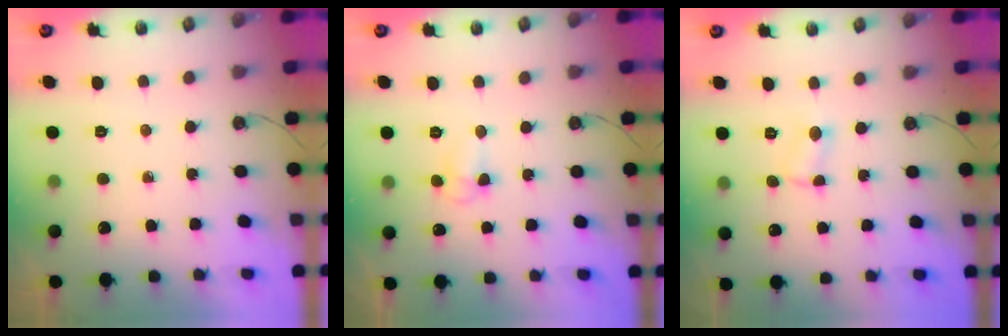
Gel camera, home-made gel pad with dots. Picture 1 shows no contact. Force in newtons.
{"total": 5.0, "press": 5.0, "slide": 0.7}
{"total": 2.9, "press": 2.9, "slide": 0.6}